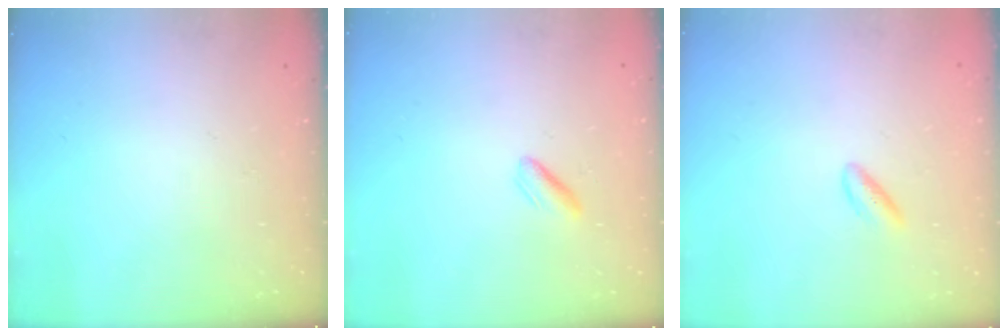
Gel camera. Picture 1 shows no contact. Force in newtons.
{"total": 2.1, "press": 2.0, "slide": 0.7}
{"total": 2.8, "press": 2.5, "slide": 1.2}